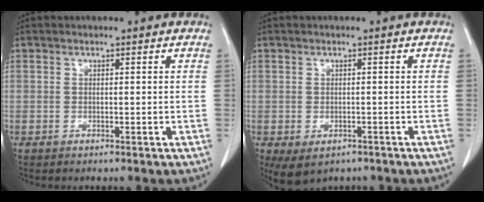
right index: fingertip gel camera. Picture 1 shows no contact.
{"total": 5.2, "force": [-3.1, 3.2, 2.7], "torque": [-0.047, -0.009, -0.040]}